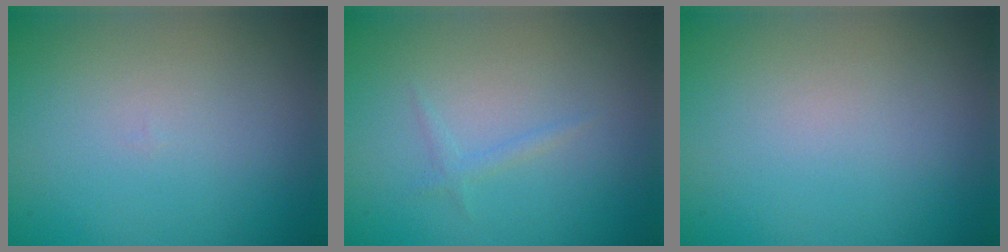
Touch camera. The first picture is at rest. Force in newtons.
{"total": 0.7, "press": 0.7, "slide": 0.1}
{"total": 0.0}